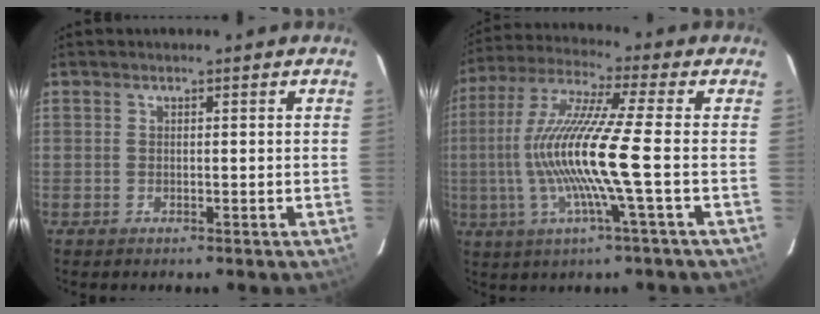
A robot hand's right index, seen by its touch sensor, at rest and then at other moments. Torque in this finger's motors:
{"motor_torque": [1.70, -0.44, 1.05, 0.21]}